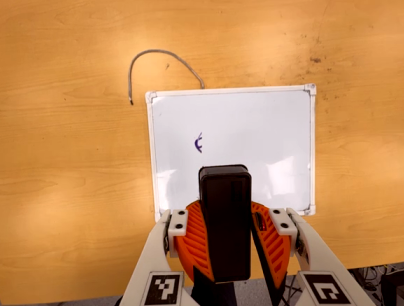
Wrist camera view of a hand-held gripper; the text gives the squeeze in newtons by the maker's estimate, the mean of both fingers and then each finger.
{"total": 10.5, "left": 10.7, "right": 10.4}